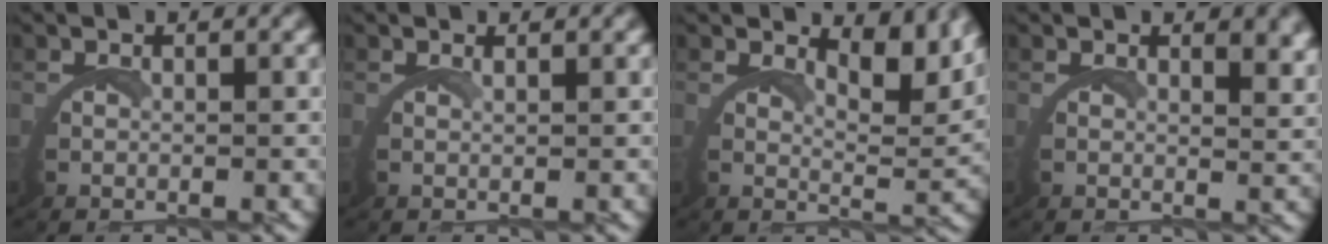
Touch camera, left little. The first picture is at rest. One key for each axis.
{"total": 0.8, "fx": 0.6, "fy": -0.1, "fz": 0.5, "tx": -0.012, "ty": -0.001, "tz": 0.011}
{"total": 4.9, "fx": 4.1, "fy": 0.3, "fz": 2.6, "tx": -0.043, "ty": -0.013, "tz": 0.063}
{"total": 2.7, "fx": 2.2, "fy": 0.4, "fz": 1.6, "tx": -0.030, "ty": -0.006, "tz": 0.030}